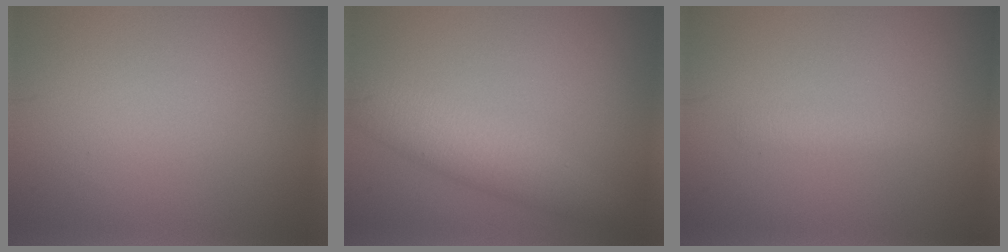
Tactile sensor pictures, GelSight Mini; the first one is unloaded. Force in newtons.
{"total": 4.4, "press": 4.4, "slide": 0.1}
{"total": 1.1, "press": 1.1, "slide": 0.1}